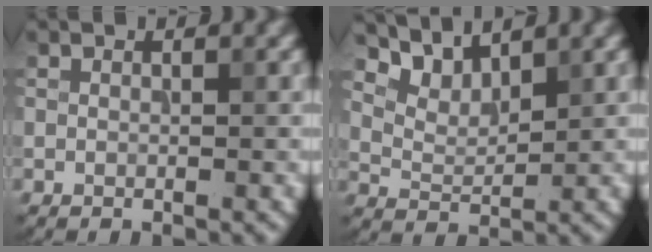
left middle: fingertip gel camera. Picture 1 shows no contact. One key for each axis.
{"total": 3.5, "fx": 3.2, "fy": 0.9, "fz": 1.0, "tx": -0.031, "ty": -0.005, "tz": 0.063}